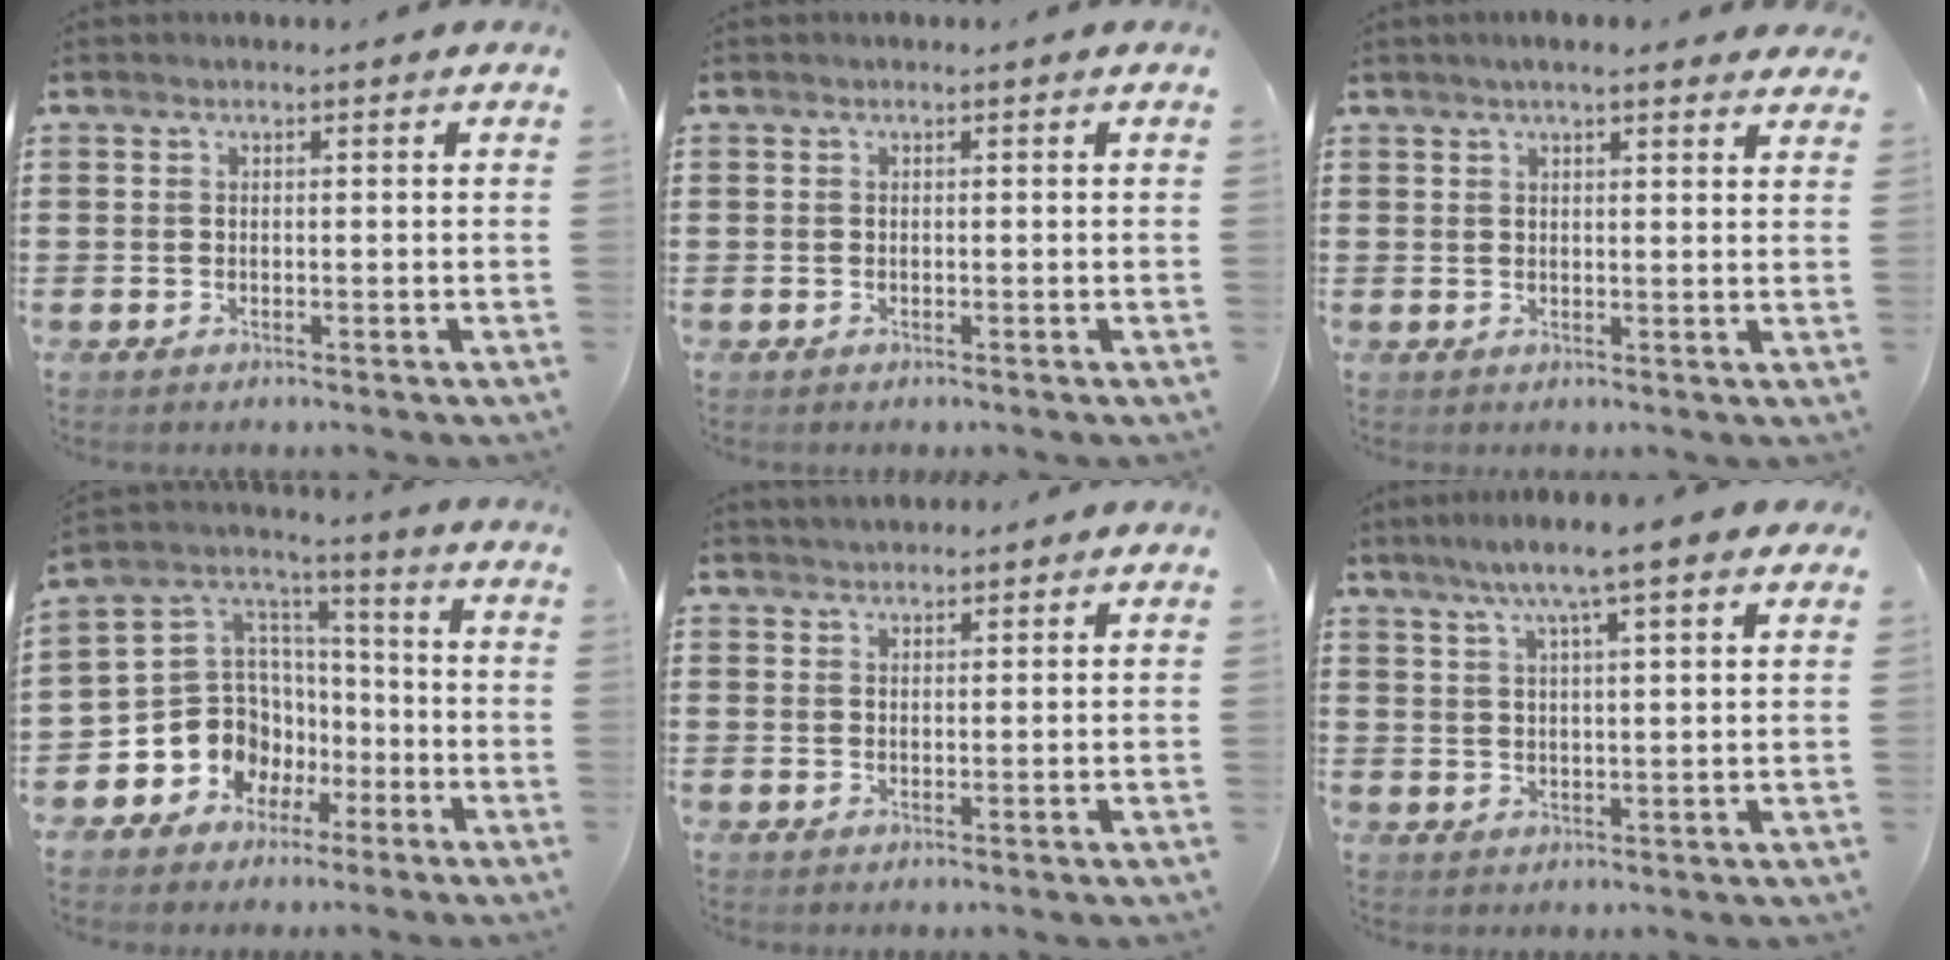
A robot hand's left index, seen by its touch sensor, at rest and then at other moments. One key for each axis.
{"total": 0.0}
{"total": 3.0, "fx": 2.5, "fy": 0.5, "fz": 1.7, "tx": -0.038, "ty": 0.004, "tz": 0.045}
{"total": 10.5, "fx": -4.0, "fy": 9.4, "fz": 2.5, "tx": -0.094, "ty": -0.004, "tz": -0.067}
{"total": 1.8, "fx": 1.8, "fy": 0.4, "fz": 0.2, "tx": -0.007, "ty": 0.003, "tz": 0.035}
{"total": 7.0, "fx": 5.1, "fy": 0.5, "fz": 4.9, "tx": -0.108, "ty": -0.001, "tz": 0.087}